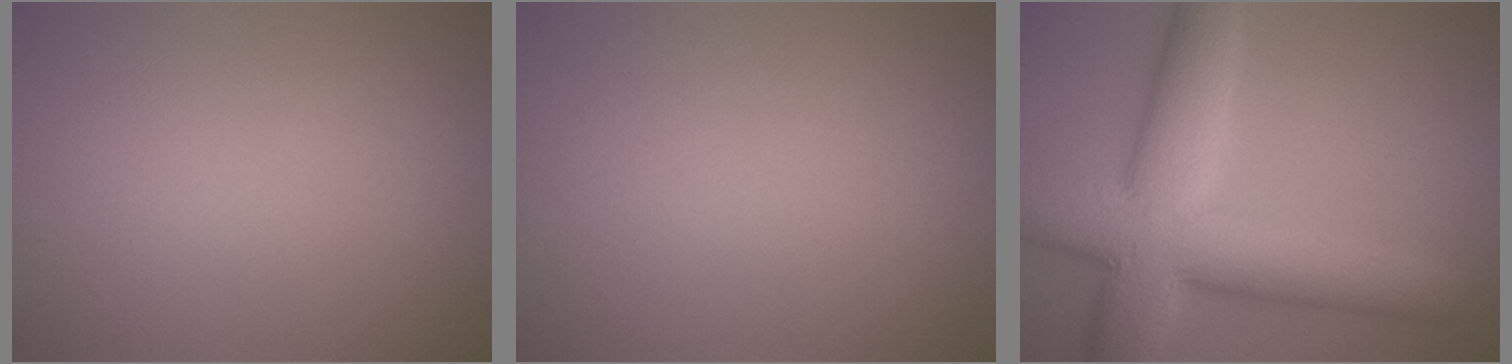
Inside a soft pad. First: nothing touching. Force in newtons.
{"total": 0.0}
{"total": 10.8, "press": 10.8, "slide": 0.3}